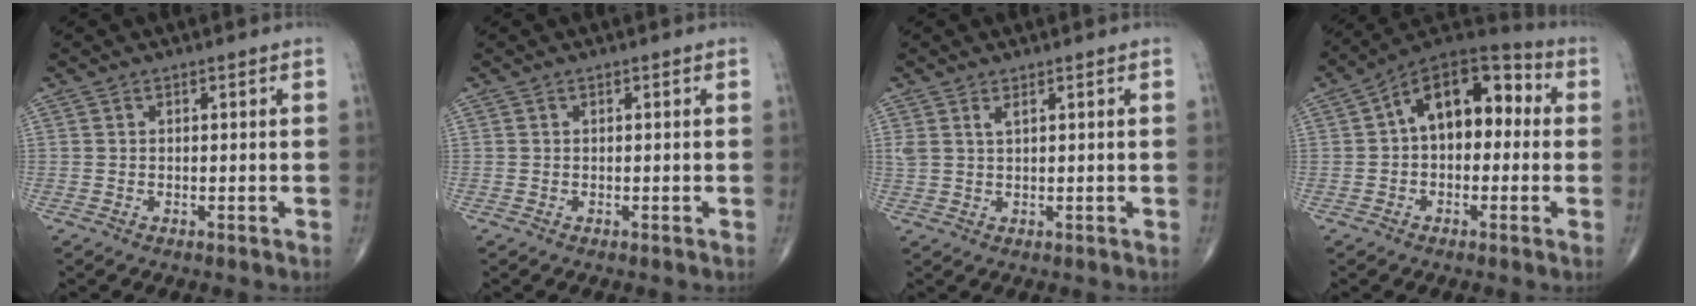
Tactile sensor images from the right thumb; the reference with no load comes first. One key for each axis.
{"total": 0.0}
{"total": 2.0, "fx": 1.1, "fy": 0.6, "fz": 1.5, "tx": -0.037, "ty": 0.003, "tz": 0.029}
{"total": 14.8, "fx": 1.7, "fy": 8.9, "fz": 11.7, "tx": -0.141, "ty": 0.049, "tz": 0.011}